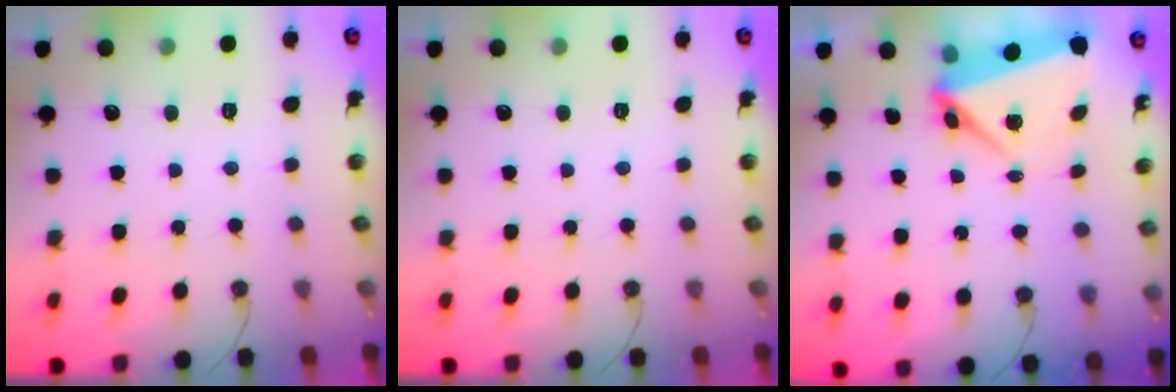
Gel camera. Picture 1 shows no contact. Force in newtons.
{"total": 0.0}
{"total": 6.1, "press": 6.1, "slide": 0.1}